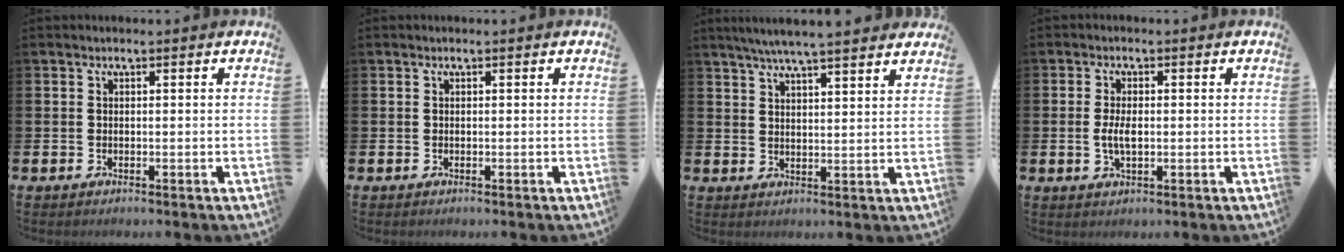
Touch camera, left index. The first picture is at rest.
{"total": 0.0}
{"total": 5.8, "force": [5.5, -0.1, 1.9], "torque": [-0.050, -0.019, 0.097]}
{"total": 3.0, "force": [-0.1, 1.4, 2.7], "torque": [-0.038, -0.001, -0.007]}